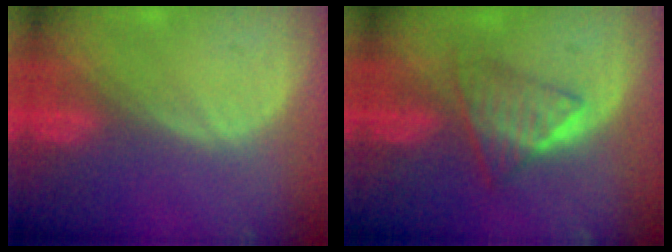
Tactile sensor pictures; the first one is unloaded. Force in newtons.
{"total": 6.2, "press": 5.4, "slide": 3.1}